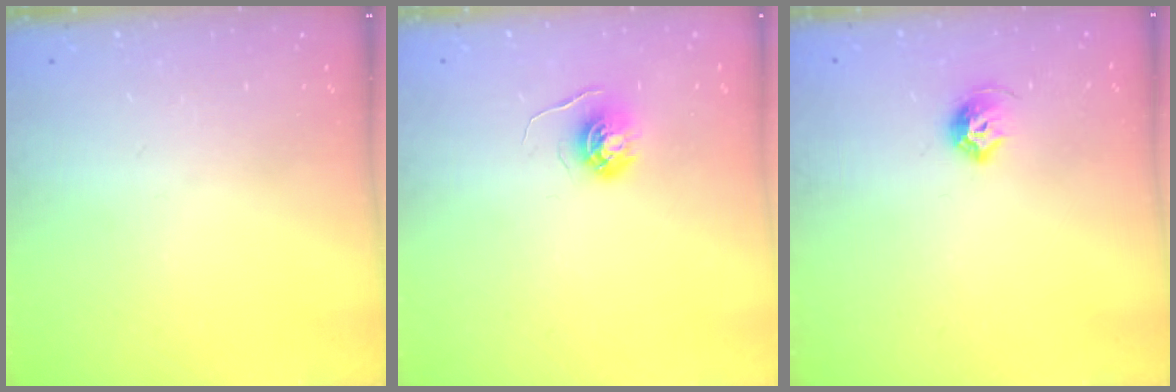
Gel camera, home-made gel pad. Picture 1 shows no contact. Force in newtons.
{"total": 4.6, "press": 4.6, "slide": 0.4}
{"total": 6.9, "press": 6.8, "slide": 1.1}